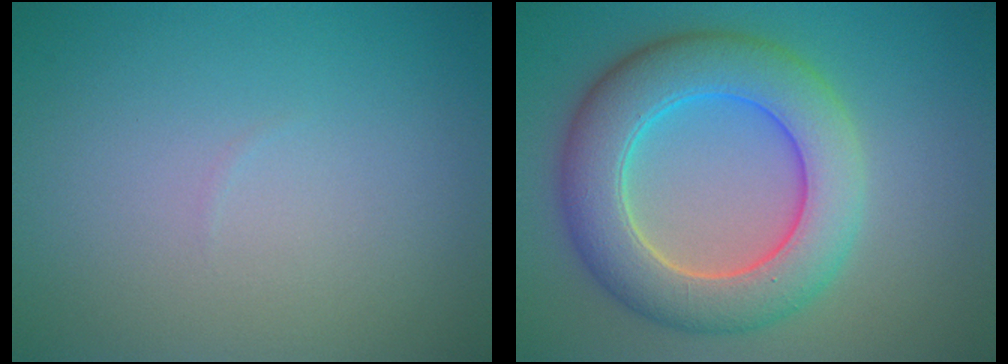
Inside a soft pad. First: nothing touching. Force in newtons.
{"total": 8.4, "press": 8.4, "slide": 0.4}